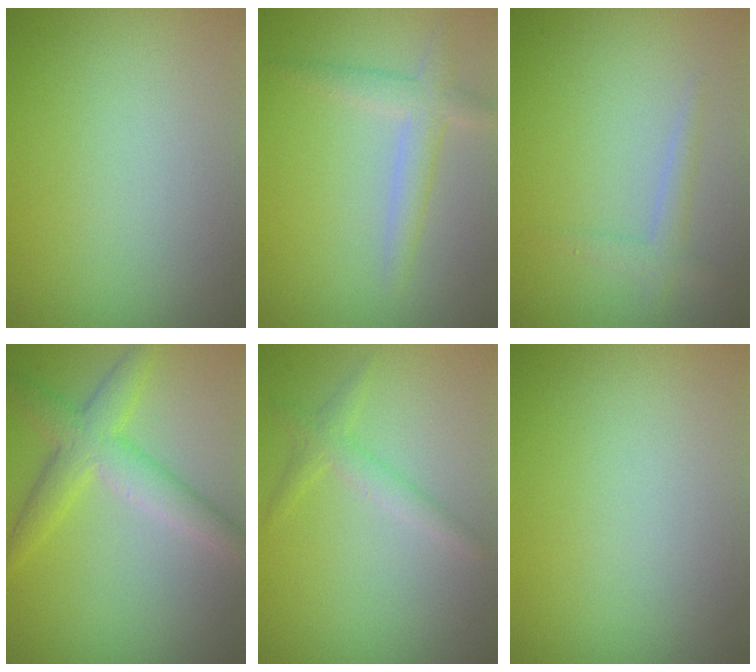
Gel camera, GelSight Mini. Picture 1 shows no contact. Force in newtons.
{"total": 2.7, "press": 2.7, "slide": 0.1}
{"total": 1.6, "press": 1.5, "slide": 0.1}
{"total": 4.4, "press": 4.4, "slide": 0.1}
{"total": 1.8, "press": 1.8, "slide": 0.0}
{"total": 0.0}